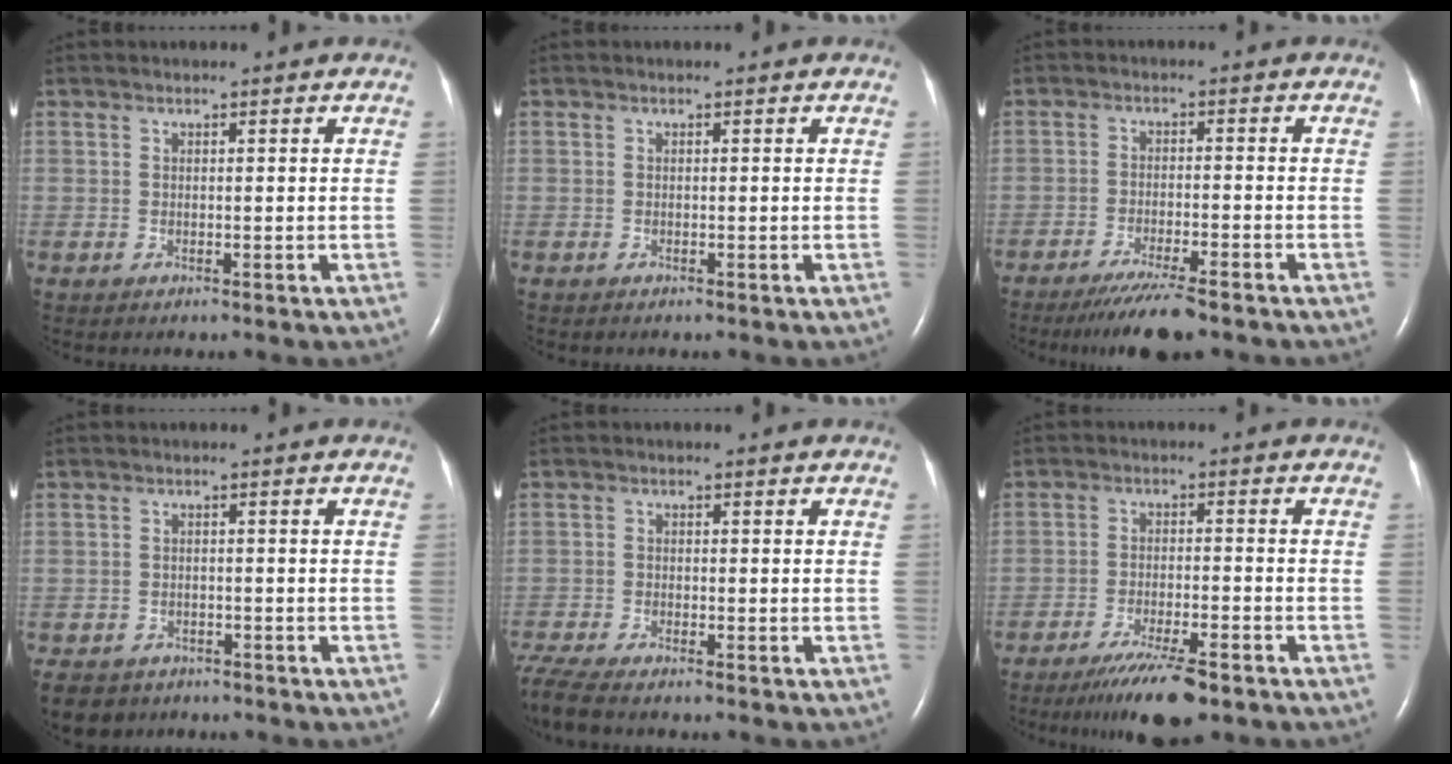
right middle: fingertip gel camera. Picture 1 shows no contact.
{"total": 0.0}
{"total": 7.7, "force": [-6.1, 0.3, 4.6], "torque": [-0.079, -0.021, -0.103]}
{"total": 6.8, "force": [-5.2, 4.2, 1.4], "torque": [-0.033, -0.006, -0.077]}
{"total": 6.7, "force": [-5.9, 1.0, 3.0], "torque": [-0.069, -0.017, -0.108]}
{"total": 9.1, "force": [-6.7, 1.1, 6.1], "torque": [-0.105, -0.022, -0.110]}